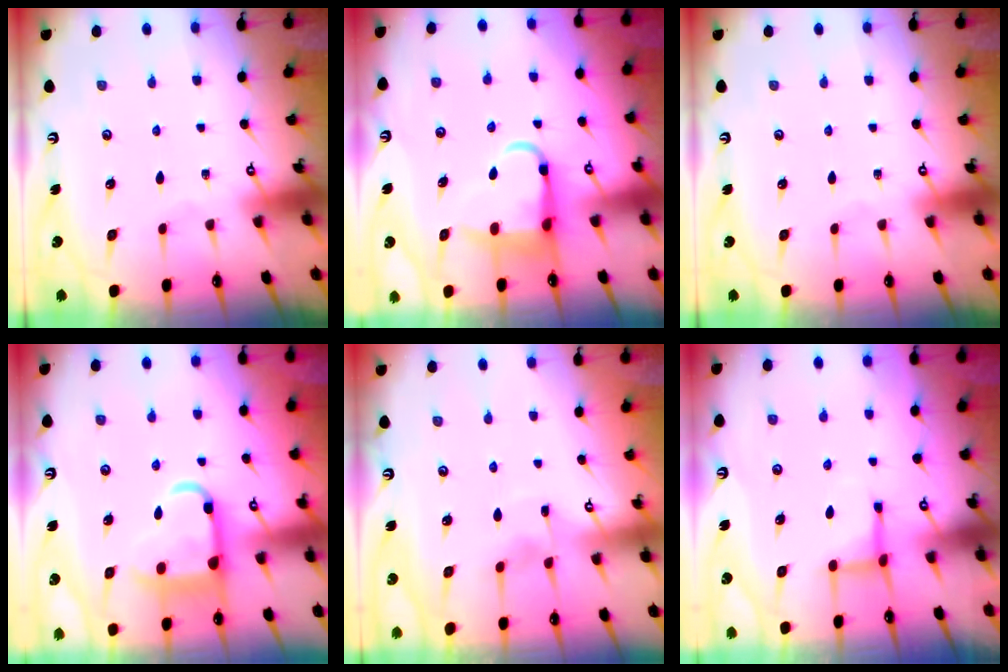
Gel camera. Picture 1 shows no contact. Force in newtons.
{"total": 8.0, "press": 7.8, "slide": 1.6}
{"total": 0.0}
{"total": 11.5, "press": 11.4, "slide": 1.6}
{"total": 4.7, "press": 4.7, "slide": 0.5}
{"total": 3.9, "press": 3.8, "slide": 0.8}